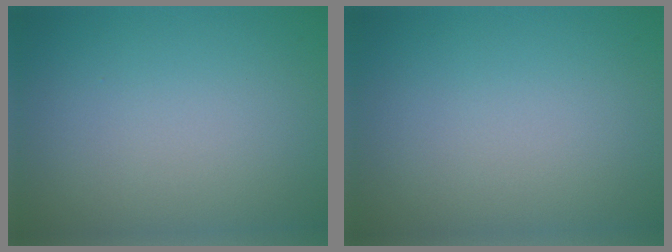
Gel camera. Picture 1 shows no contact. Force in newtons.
{"total": 0.0}